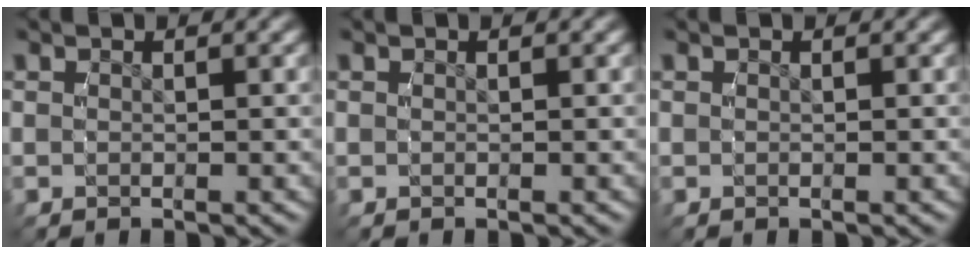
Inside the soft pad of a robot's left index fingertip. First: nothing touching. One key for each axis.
{"total": 0.0}
{"total": 0.0}